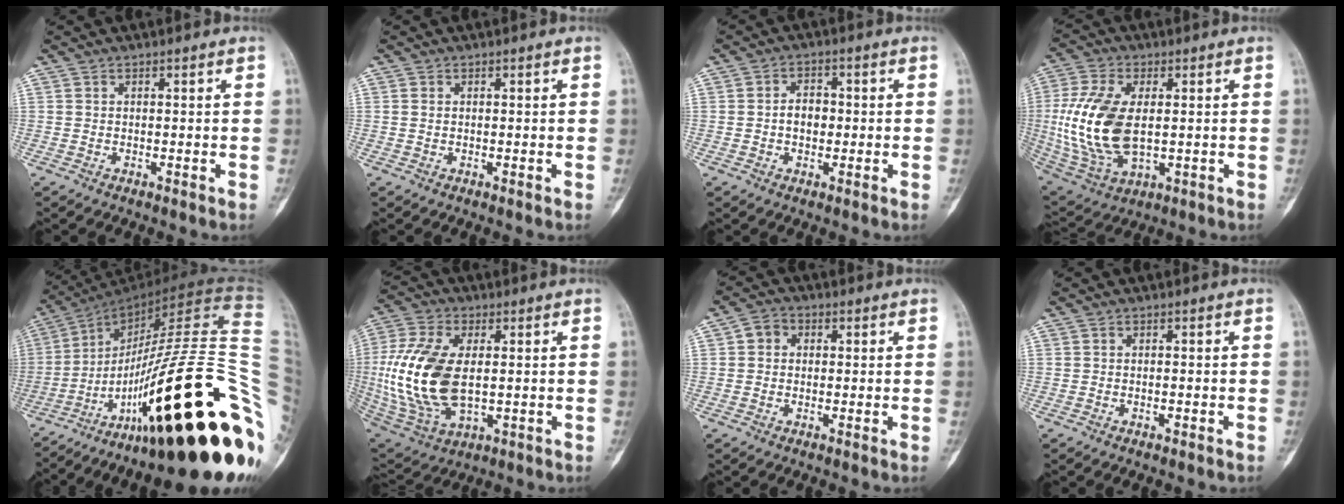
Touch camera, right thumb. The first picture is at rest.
{"total": 0.8, "force": [0.0, 0.6, 0.5], "torque": [-0.017, 0.000, 0.000]}
{"total": 4.3, "force": [-0.4, 3.1, 3.0], "torque": [-0.038, 0.013, -0.011]}
{"total": 17.7, "force": [0.1, 9.8, 14.7], "torque": [-0.318, -0.010, 0.014]}
{"total": 46.3, "force": [-14.2, 11.8, 42.4], "torque": [-0.556, 0.065, -0.224]}
{"total": 19.8, "force": [-0.2, 10.9, 16.5], "torque": [-0.363, -0.011, 0.009]}
{"total": 3.5, "force": [0.4, 3.0, 1.7], "torque": [-0.016, 0.011, 0.001]}
{"total": 0.7, "force": [-0.4, 0.2, 0.6], "torque": [-0.015, 0.005, -0.004]}